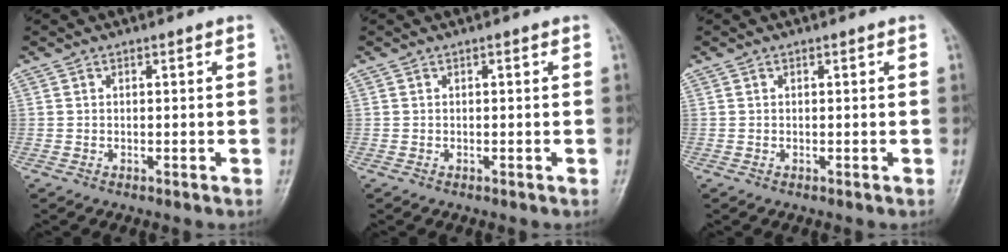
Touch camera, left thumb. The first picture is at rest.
{"total": 0.0}
{"total": 0.0}